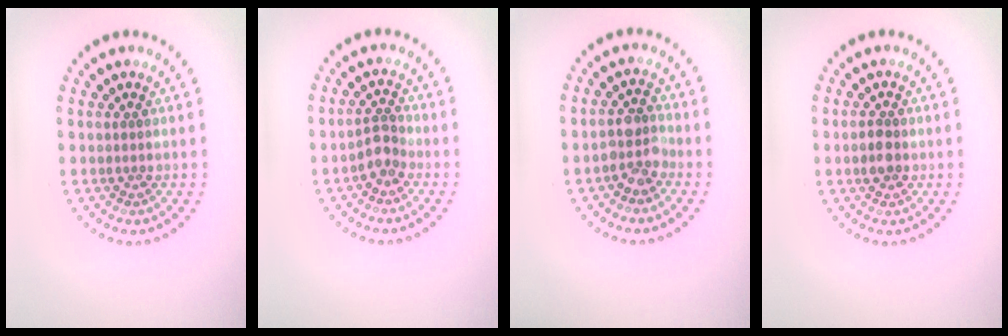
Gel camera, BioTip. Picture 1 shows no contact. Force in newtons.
{"total": 1.9, "press": 1.5, "slide": 1.1}
{"total": 2.6, "press": 2.2, "slide": 1.3}
{"total": 1.8, "press": 1.8, "slide": 0.3}